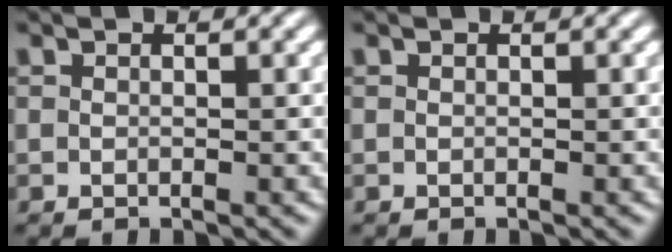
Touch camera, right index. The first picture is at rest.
{"total": 0.0}